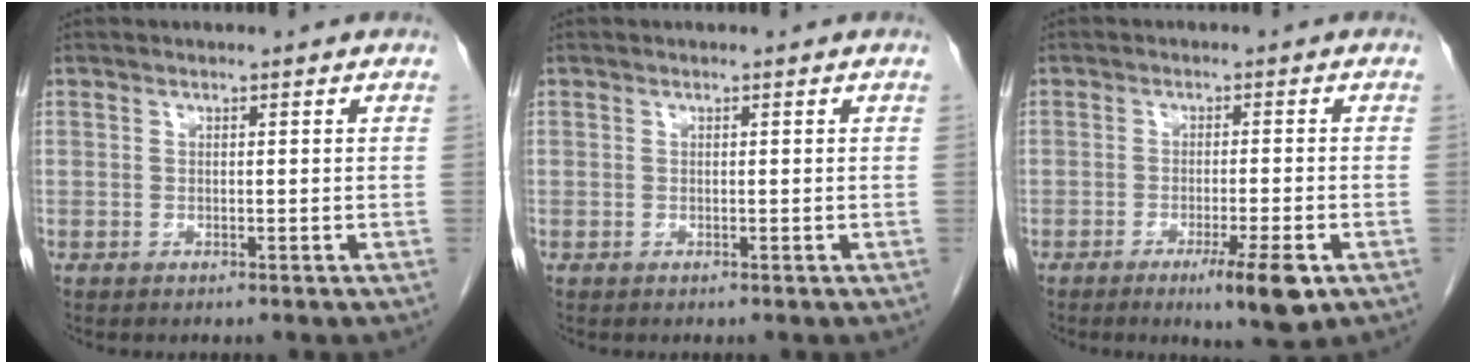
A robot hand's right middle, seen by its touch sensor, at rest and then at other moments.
{"total": 0.0}
{"total": 6.3, "force": [-3.3, 0.0, 5.3], "torque": [-0.079, -0.015, -0.048]}